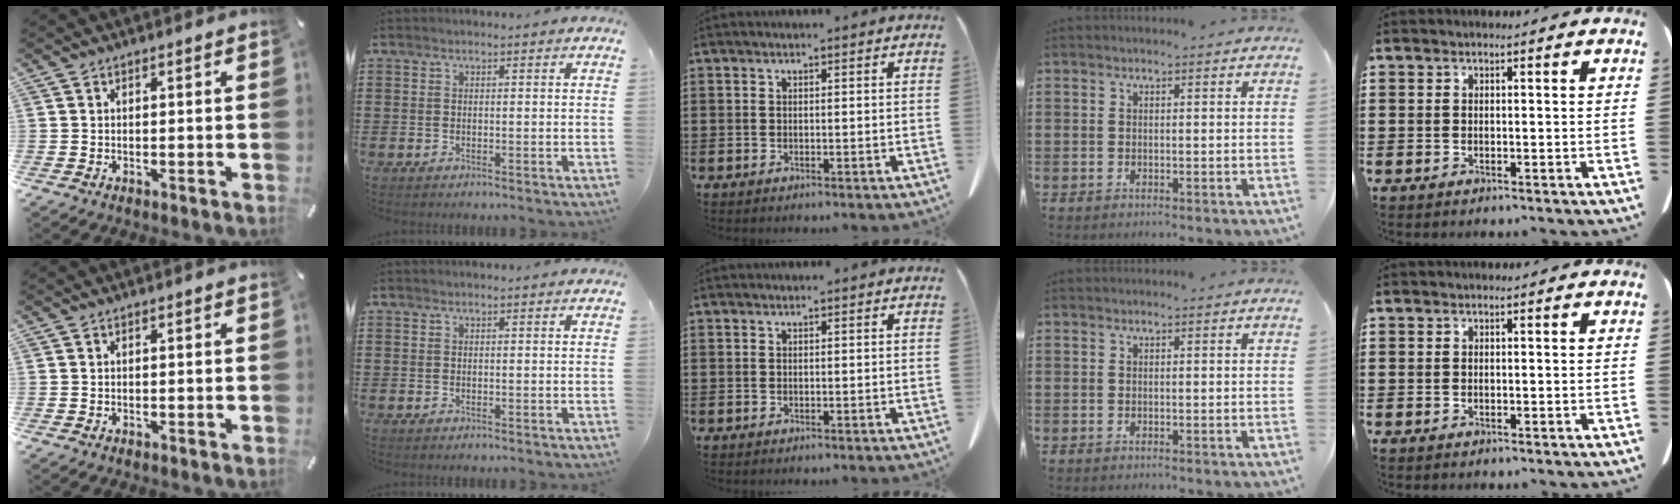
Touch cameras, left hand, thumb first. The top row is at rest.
{}